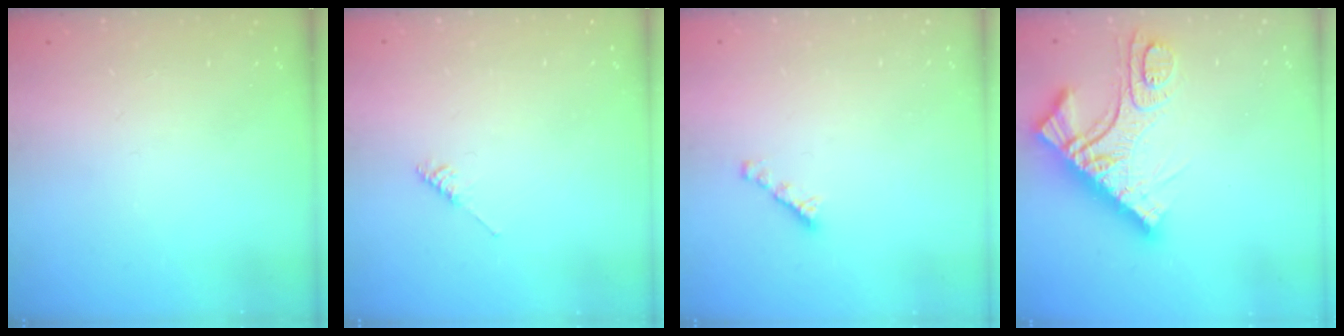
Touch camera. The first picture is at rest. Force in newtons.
{"total": 2.2, "press": 2.2, "slide": 0.5}
{"total": 2.7, "press": 2.7, "slide": 0.2}
{"total": 15.9, "press": 15.8, "slide": 1.7}